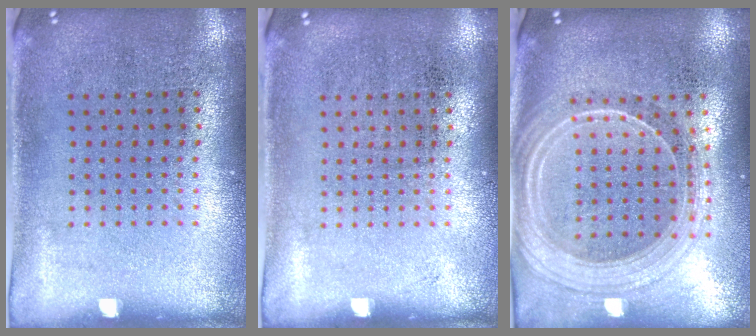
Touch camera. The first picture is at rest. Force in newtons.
{"total": 0.0}
{"total": 2.3, "press": 2.0, "slide": 1.1}